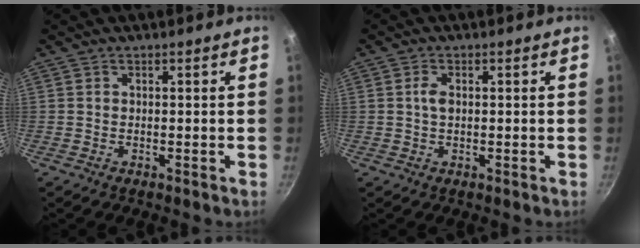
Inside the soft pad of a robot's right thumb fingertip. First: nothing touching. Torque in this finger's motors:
{"motor_torque": [0.17, 0.13, 0.50, 0.02, 0.04]}